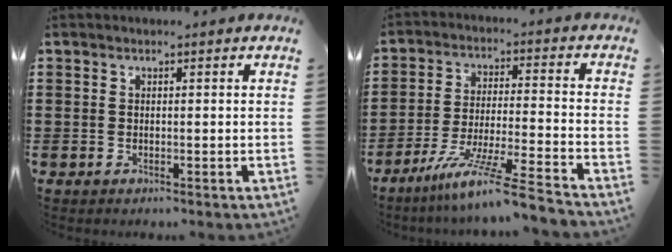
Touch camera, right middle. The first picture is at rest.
{"total": 10.2, "force": [-8.2, -0.7, 6.0], "torque": [-0.116, -0.009, -0.161]}